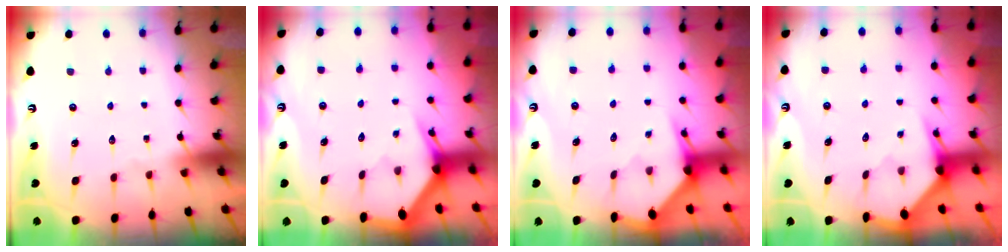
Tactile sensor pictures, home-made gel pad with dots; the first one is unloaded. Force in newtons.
{"total": 3.0, "press": 3.0, "slide": 0.1}
{"total": 3.2, "press": 3.2, "slide": 0.3}
{"total": 3.3, "press": 3.3, "slide": 0.3}